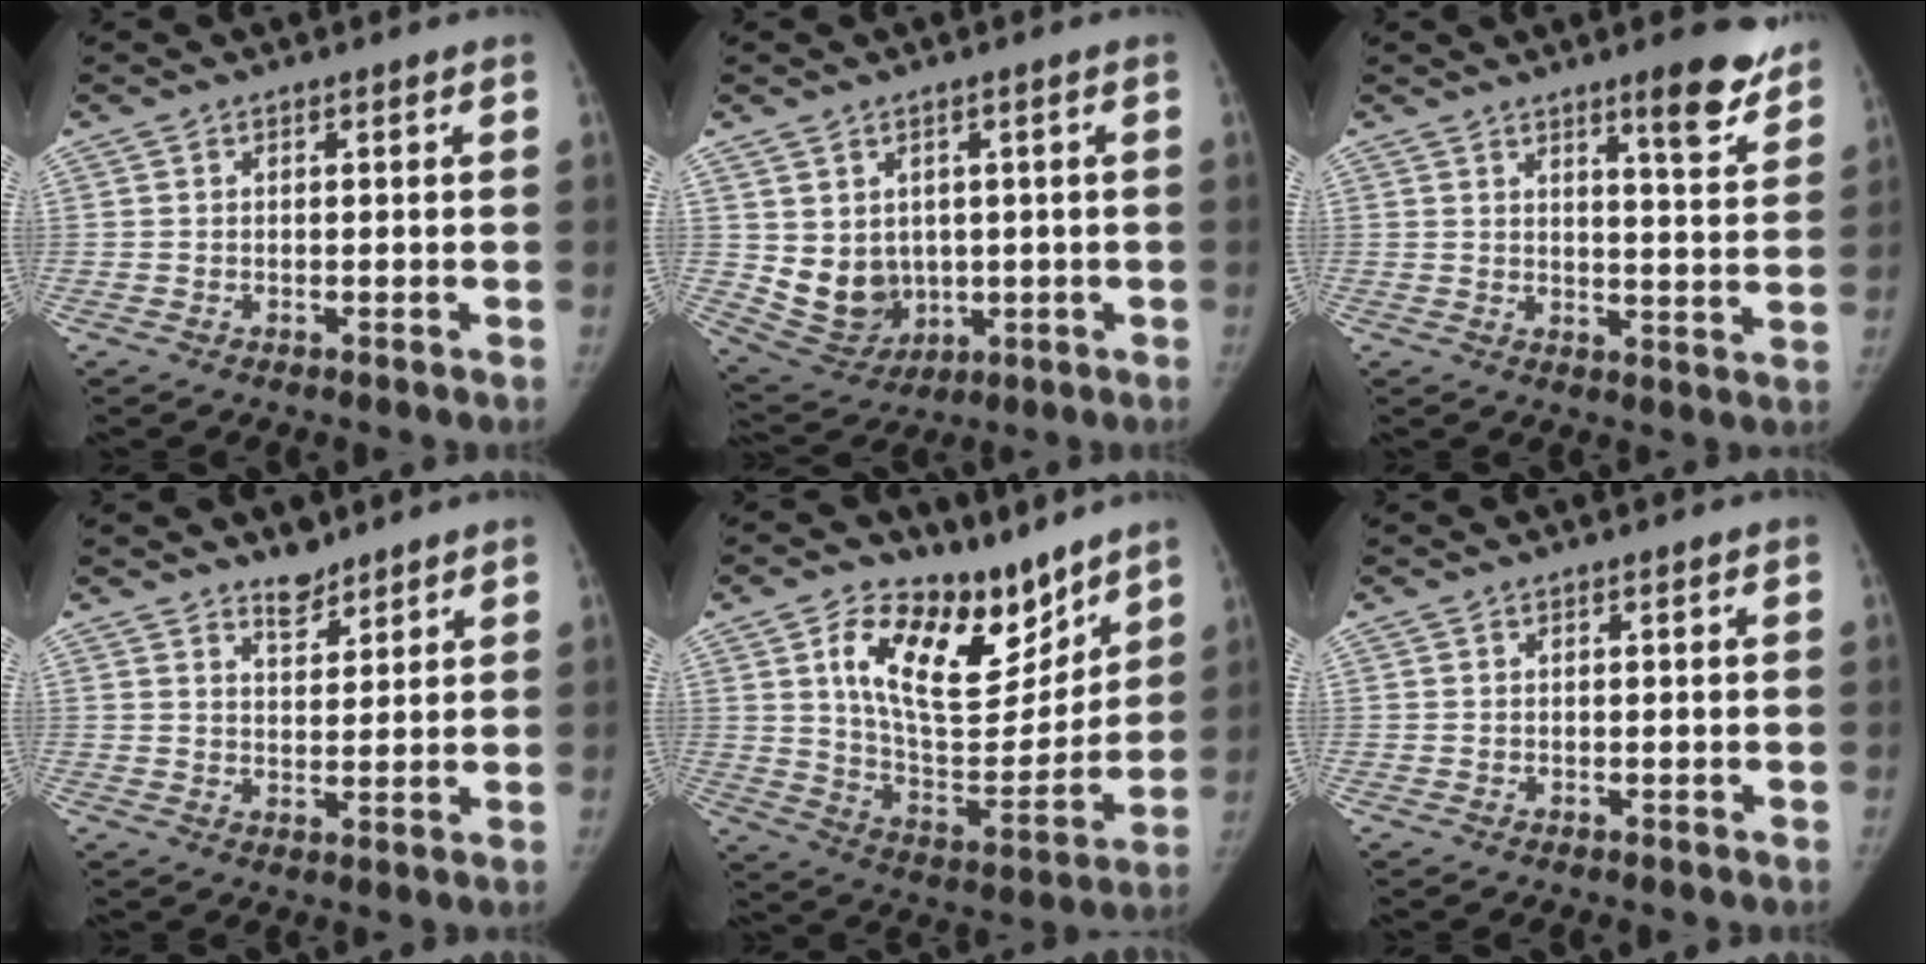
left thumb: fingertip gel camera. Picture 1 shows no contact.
{"total": 8.9, "force": [0.6, 7.5, 4.7], "torque": [-0.057, -0.016, 0.042]}
{"total": 9.9, "force": [7.0, 1.8, 6.7], "torque": [-0.065, -0.047, 0.096]}
{"total": 4.3, "force": [3.6, 1.9, 1.4], "torque": [-0.003, -0.030, 0.063]}
{"total": 19.3, "force": [11.6, 9.9, 11.8], "torque": [-0.138, -0.079, 0.206]}
{"total": 0.0}